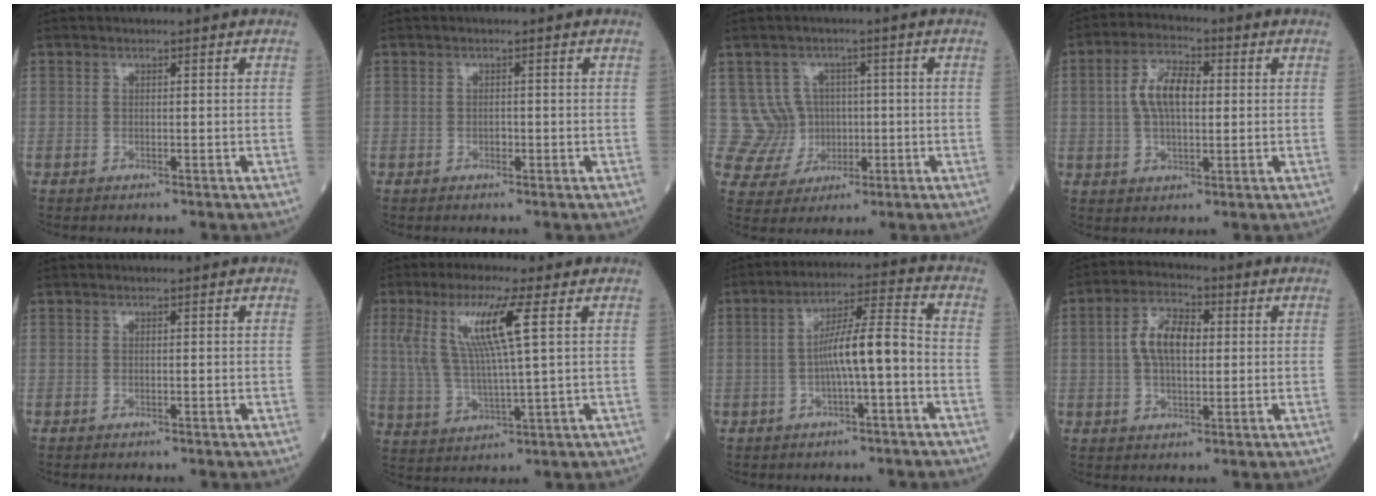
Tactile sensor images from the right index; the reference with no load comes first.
{"total": 0.6, "force": [-0.3, 0.4, 0.4], "torque": [-0.007, 0.001, -0.005]}
{"total": 6.6, "force": [0.9, 6.6, 0.3], "torque": [-0.005, 0.020, 0.029]}
{"total": 7.8, "force": [1.0, 3.5, 6.8], "torque": [-0.140, 0.015, 0.016]}
{"total": 0.0}
{"total": 10.7, "force": [3.8, 0.2, 9.9], "torque": [-0.216, 0.005, 0.075]}
{"total": 8.5, "force": [-1.7, 0.8, 8.3], "torque": [-0.146, 0.025, -0.031]}
{"total": 7.6, "force": [1.0, 3.8, 6.6], "torque": [-0.131, 0.017, 0.016]}